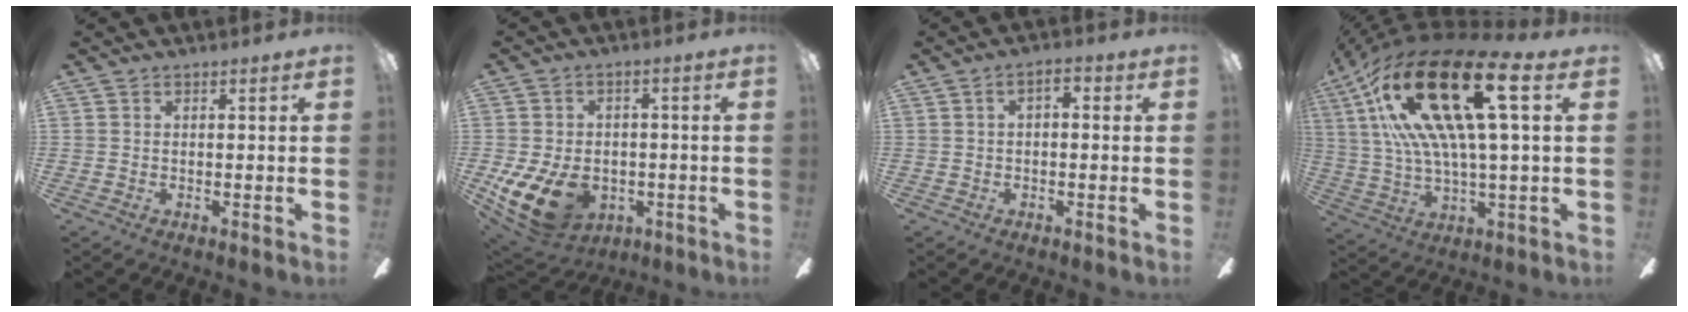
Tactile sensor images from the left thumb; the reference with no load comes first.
{"total": 15.4, "force": [-5.1, 10.0, 10.4], "torque": [-0.216, 0.024, -0.082]}
{"total": 2.5, "force": [-0.3, 1.4, 2.1], "torque": [-0.031, 0.008, -0.010]}
{"total": 28.9, "force": [10.5, 9.8, 25.1], "torque": [-0.510, -0.042, 0.164]}